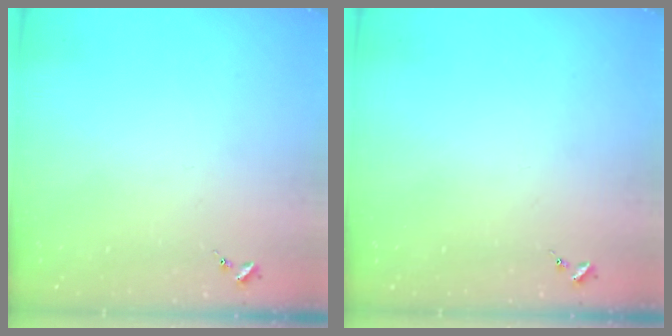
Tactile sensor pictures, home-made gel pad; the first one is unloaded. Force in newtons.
{"total": 0.0}